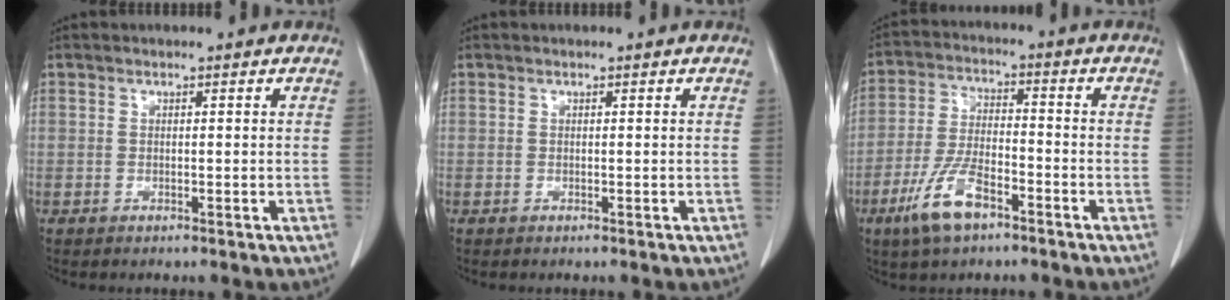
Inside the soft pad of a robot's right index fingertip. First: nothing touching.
{"total": 0.0}
{"total": 9.0, "force": [-5.3, 3.2, 6.6], "torque": [-0.144, -0.003, -0.100]}